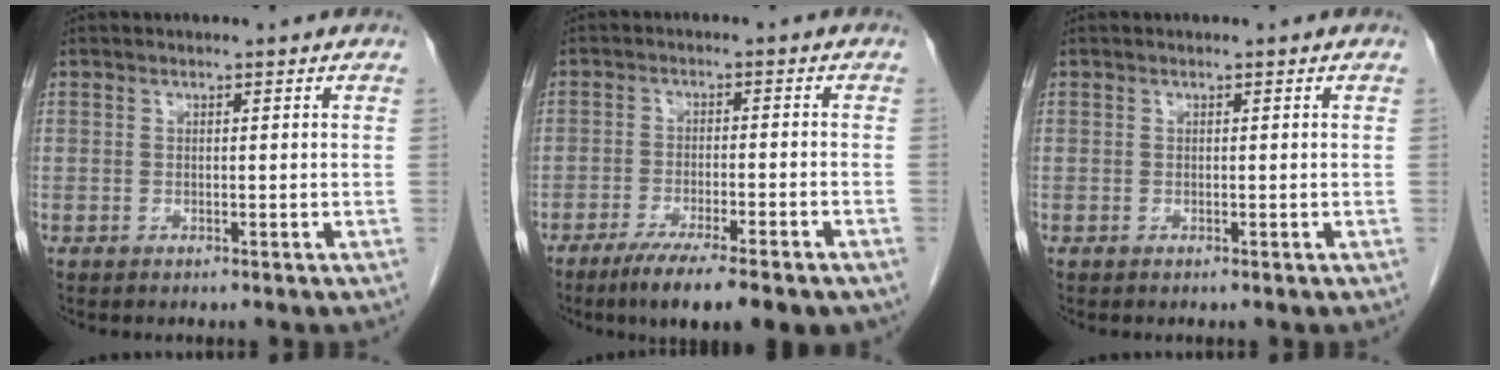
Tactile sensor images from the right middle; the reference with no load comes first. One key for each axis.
{"total": 11.6, "fx": -8.4, "fy": 1.8, "fz": 7.9, "tx": -0.109, "ty": -0.020, "tz": -0.124}
{"total": 0.0}